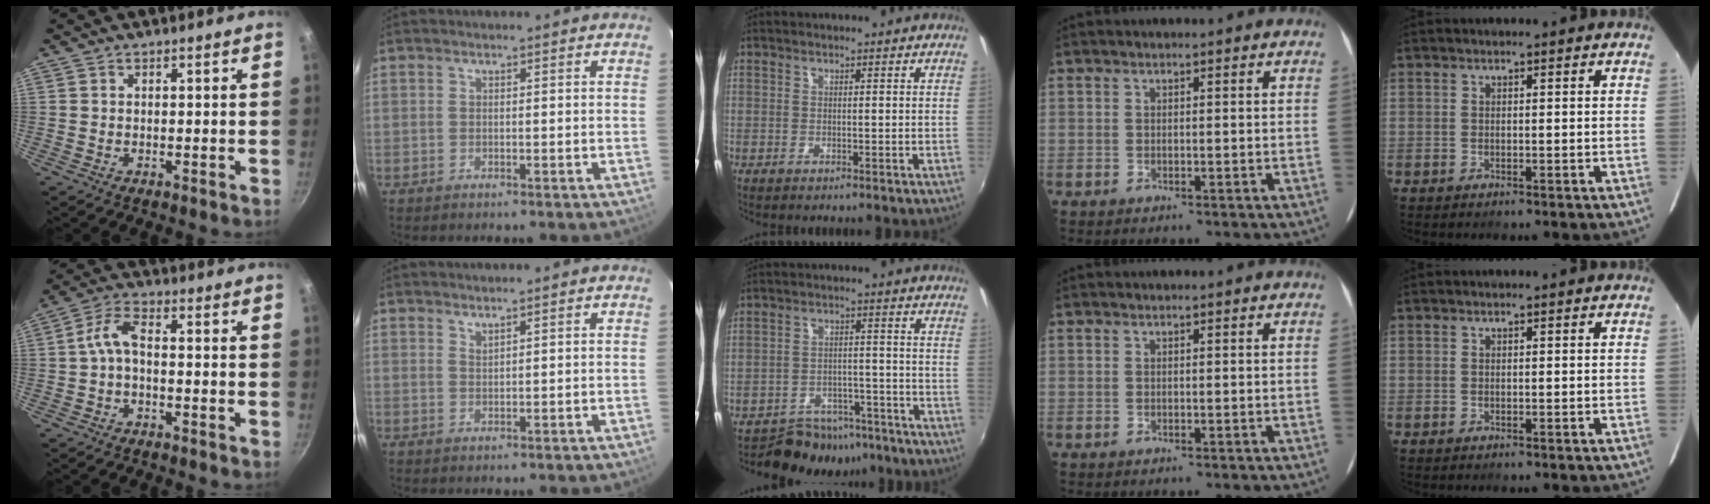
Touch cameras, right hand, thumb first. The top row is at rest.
{"thumb": {"total": 4.8, "force": [-1.1, 2.4, 4.1], "torque": [-0.088, 0.028, -0.029]}, "index": {"total": 1.0, "force": [0.9, 0.0, 0.3], "torque": [-0.005, -0.003, 0.017]}, "middle": {"total": 4.6, "force": [-2.9, 3.5, 0.7], "torque": [-0.027, 0.007, -0.032]}}